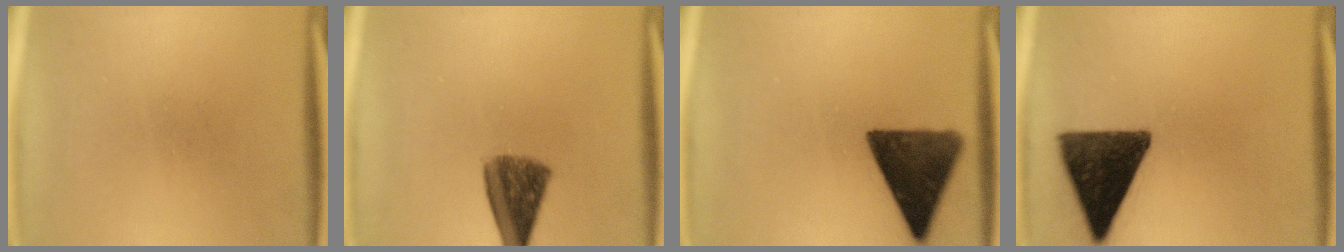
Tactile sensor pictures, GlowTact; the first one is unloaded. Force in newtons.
{"total": 8.4}
{"total": 12.8}
{"total": 14.1}